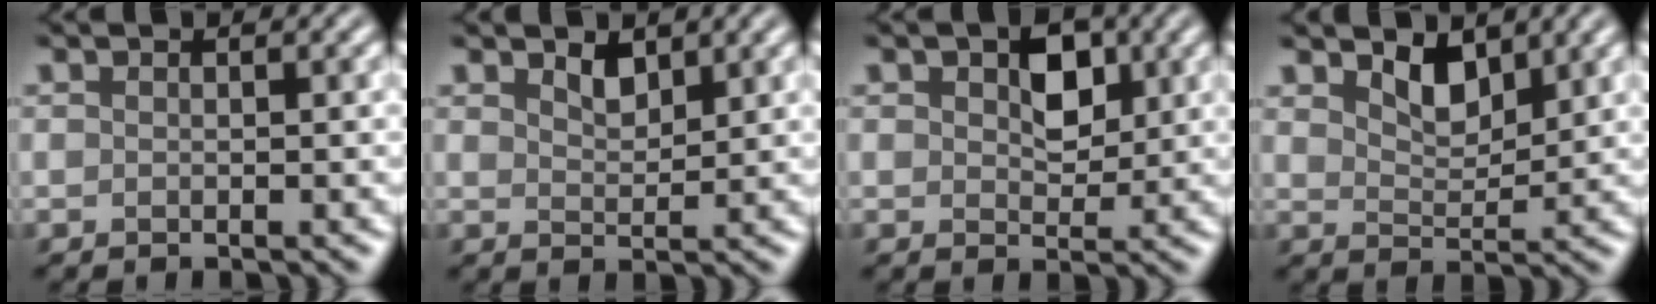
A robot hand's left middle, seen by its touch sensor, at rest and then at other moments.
{"total": 1.4, "force": [1.4, 0.3, 0.2], "torque": [-0.010, 0.002, 0.030]}
{"total": 3.0, "force": [1.3, 1.8, 2.0], "torque": [-0.033, 0.006, 0.025]}
{"total": 2.6, "force": [2.2, 0.9, 0.9], "torque": [-0.027, -0.002, 0.044]}